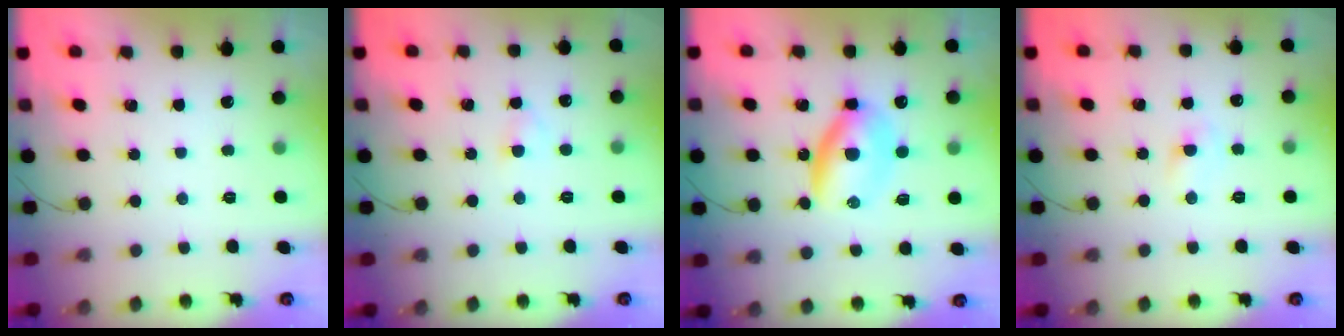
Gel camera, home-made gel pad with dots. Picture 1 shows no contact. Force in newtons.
{"total": 2.1, "press": 1.9, "slide": 0.9}
{"total": 7.4, "press": 7.3, "slide": 0.7}
{"total": 4.5, "press": 4.4, "slide": 1.3}